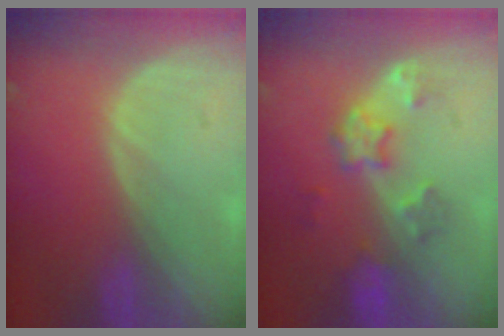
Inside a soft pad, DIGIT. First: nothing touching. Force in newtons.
{"total": 6.0, "press": 5.4, "slide": 2.6}